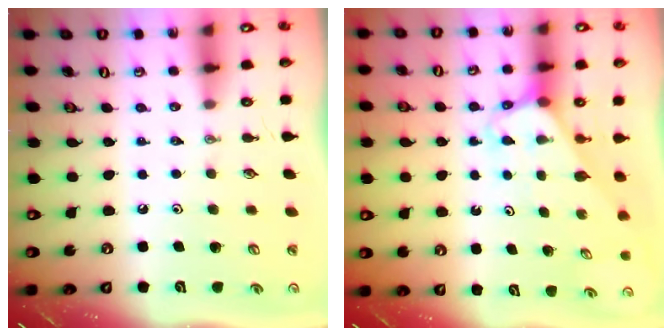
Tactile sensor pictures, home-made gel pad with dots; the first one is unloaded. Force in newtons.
{"total": 3.2, "press": 3.2, "slide": 0.2}